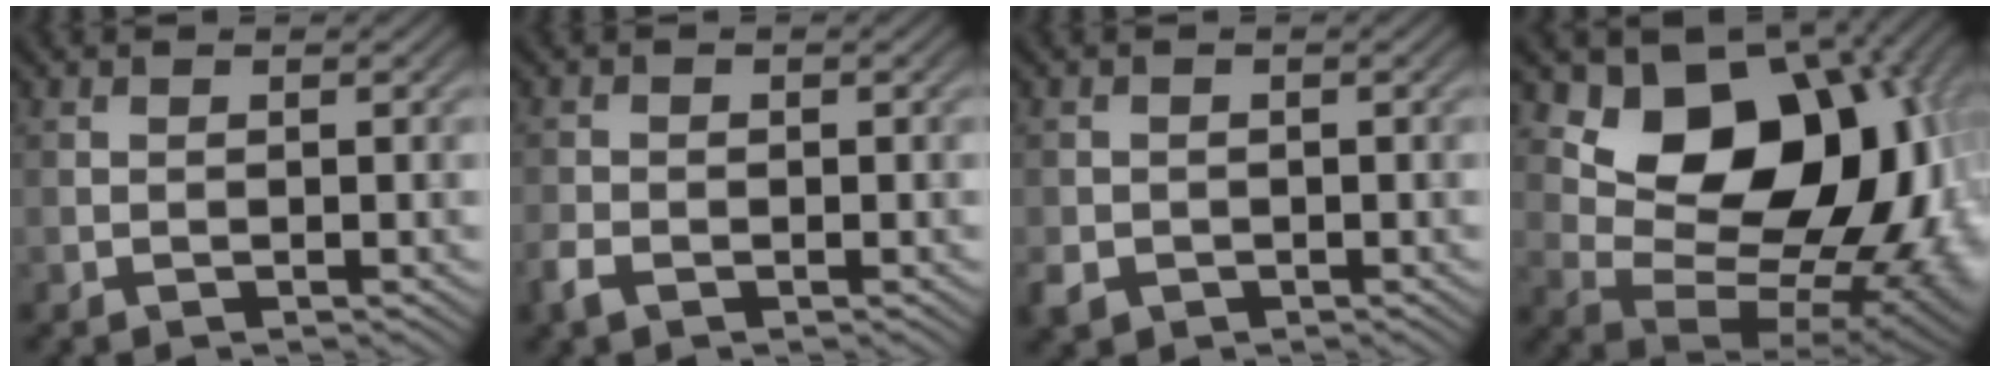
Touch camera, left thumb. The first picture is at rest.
{"total": 2.3, "force": [-1.3, 1.5, 1.3], "torque": [-0.034, -0.005, -0.031]}
{"total": 2.5, "force": [-1.0, 2.1, 0.9], "torque": [-0.026, -0.011, -0.024]}
{"total": 16.1, "force": [3.9, 10.8, 11.3], "torque": [-0.145, -0.008, 0.075]}